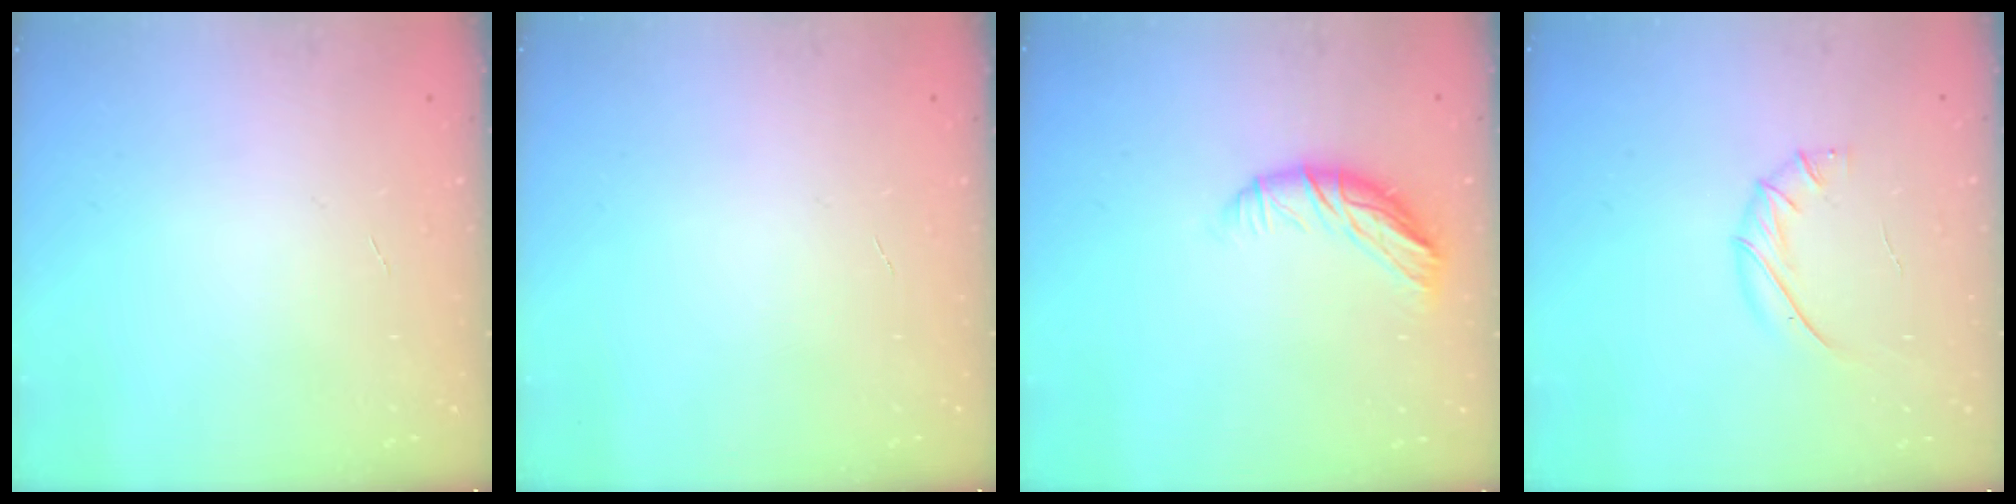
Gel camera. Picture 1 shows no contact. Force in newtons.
{"total": 0.0}
{"total": 10.4, "press": 10.3, "slide": 1.5}
{"total": 7.1, "press": 6.9, "slide": 1.5}